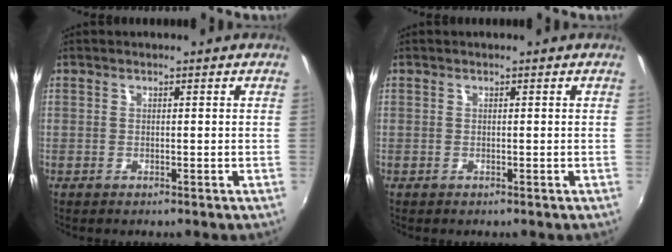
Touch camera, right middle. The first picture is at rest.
{"total": 0.0}